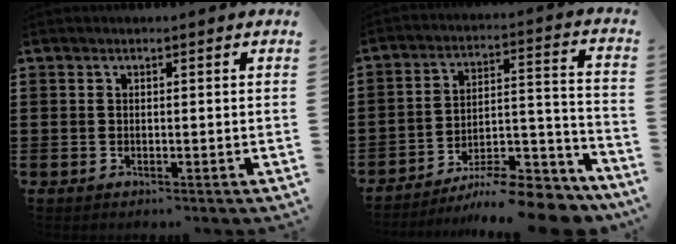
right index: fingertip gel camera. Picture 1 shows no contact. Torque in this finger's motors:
{"motor_torque": [0.51, -0.40, -0.08, -0.13]}